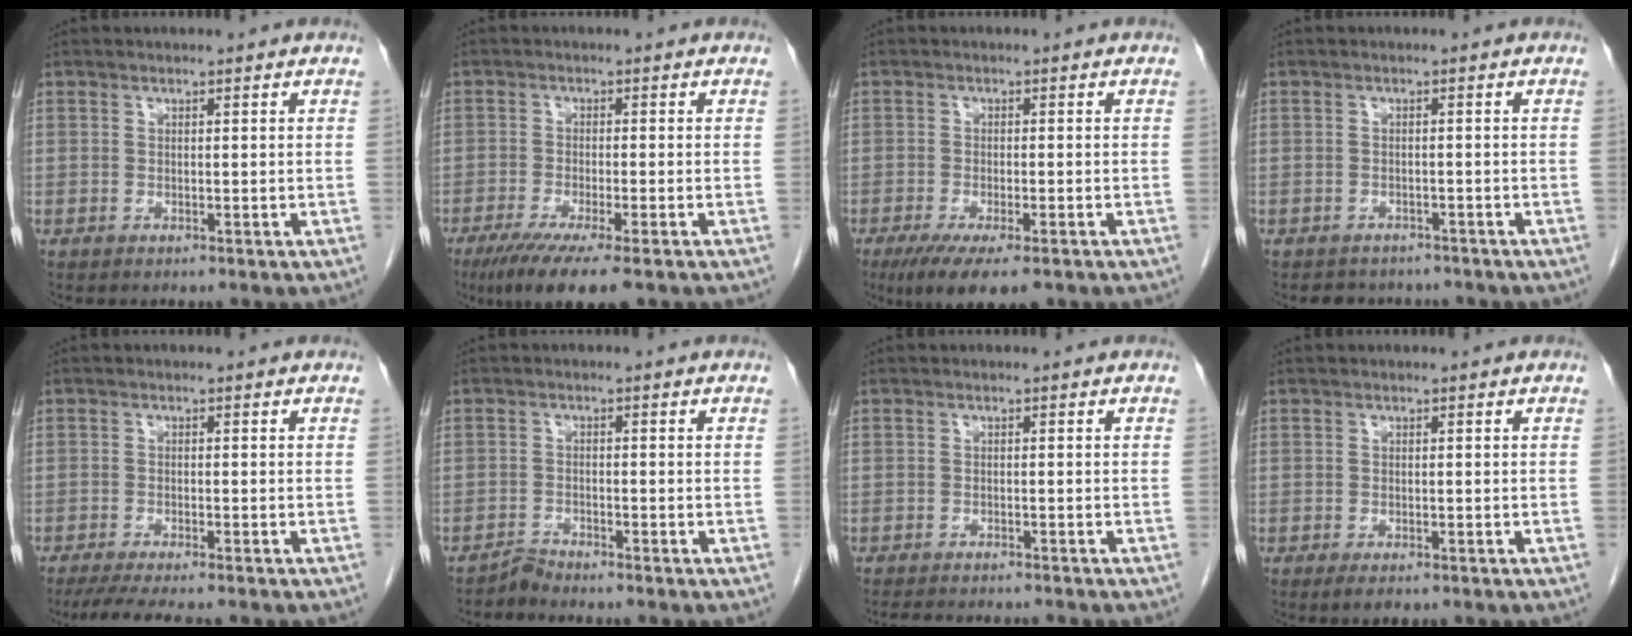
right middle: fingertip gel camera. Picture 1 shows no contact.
{"total": 8.7, "force": [-5.8, 0.9, 6.4], "torque": [-0.101, -0.021, -0.091]}
{"total": 9.0, "force": [-6.1, 2.2, 6.2], "torque": [-0.091, -0.018, -0.092]}
{"total": 4.5, "force": [-3.9, 2.1, 0.3], "torque": [-0.005, 0.006, -0.048]}
{"total": 7.4, "force": [-6.2, 0.6, 3.9], "torque": [-0.055, -0.016, -0.097]}
{"total": 1.8, "force": [-1.7, -0.3, -0.5], "torque": [0.013, -0.010, -0.034]}
{"total": 7.7, "force": [-7.1, 1.0, 2.8], "torque": [-0.036, -0.010, -0.098]}
{"total": 3.1, "force": [-2.0, 1.1, 2.2], "torque": [-0.033, -0.006, -0.027]}